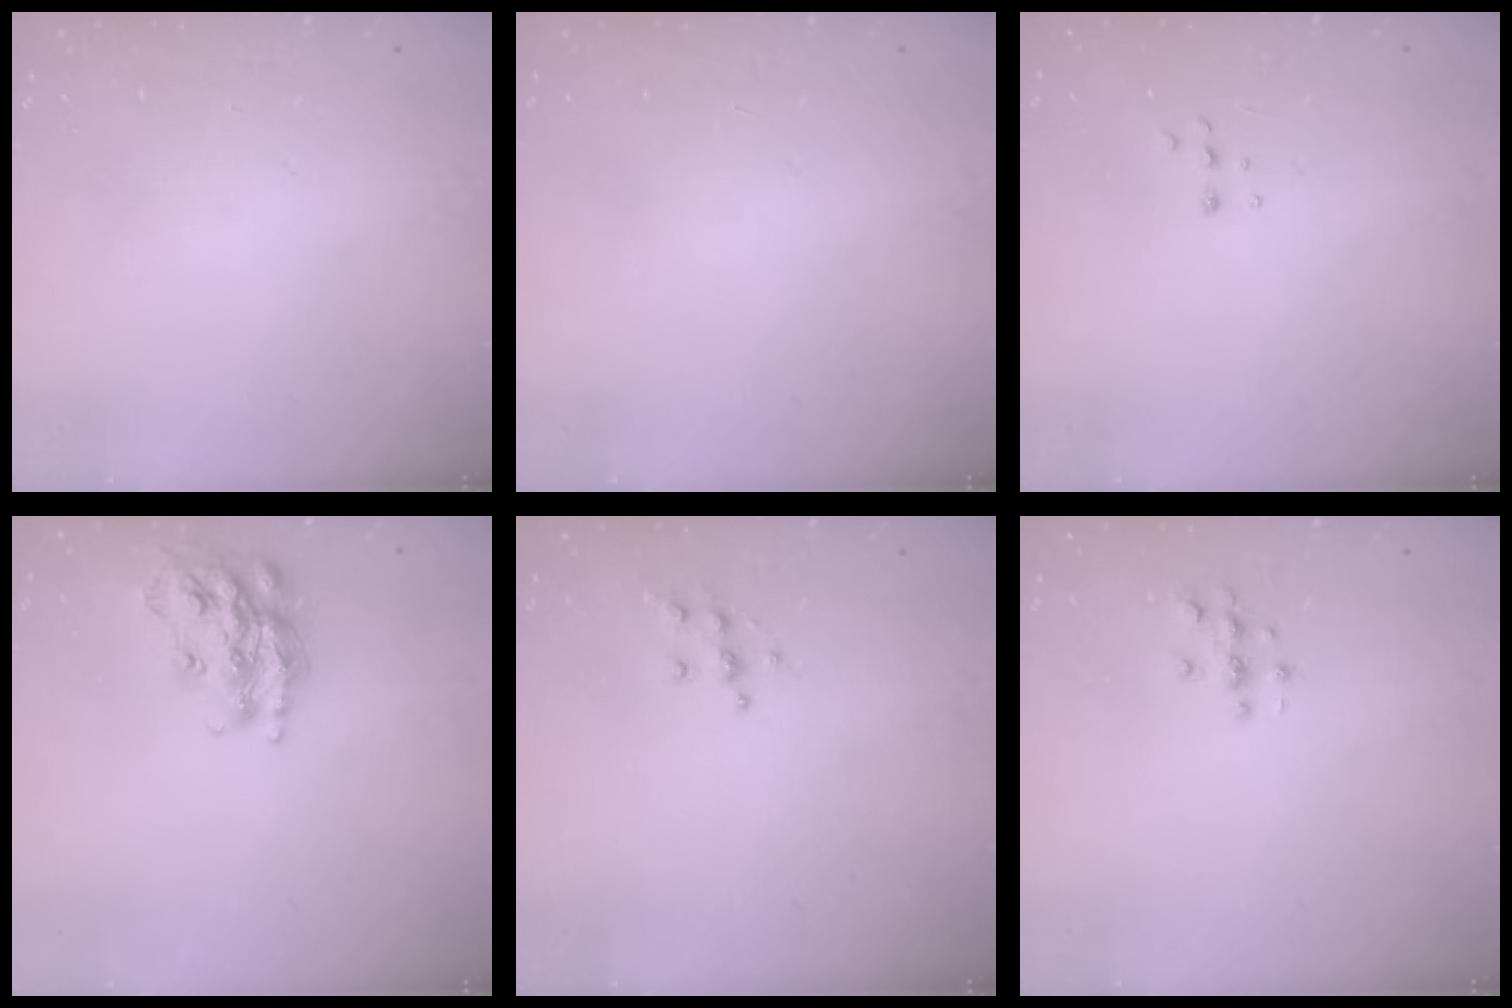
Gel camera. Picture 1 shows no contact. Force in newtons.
{"total": 0.0}
{"total": 4.5, "press": 4.4, "slide": 0.8}
{"total": 17.5, "press": 17.5, "slide": 1.0}
{"total": 6.4, "press": 6.4, "slide": 0.6}
{"total": 2.7, "press": 2.7, "slide": 0.3}